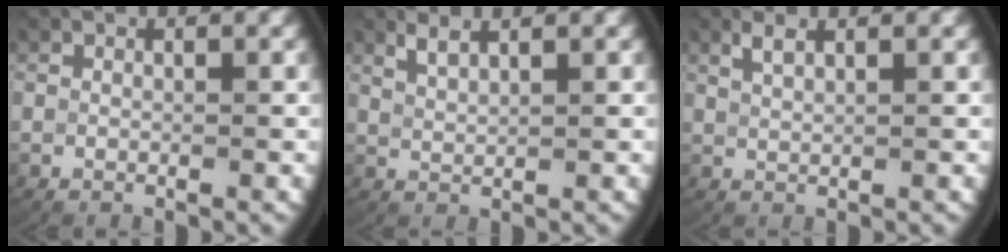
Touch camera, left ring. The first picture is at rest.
{"total": 2.0, "force": [1.7, 0.2, 1.0], "torque": [-0.027, -0.002, 0.038]}
{"total": 1.4, "force": [1.1, -0.1, 0.8], "torque": [-0.020, 0.001, 0.028]}